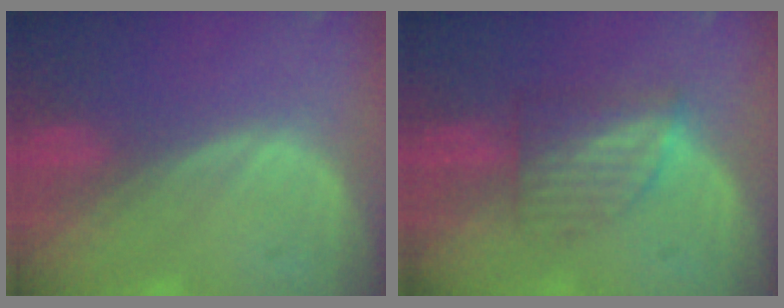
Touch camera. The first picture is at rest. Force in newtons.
{"total": 6.2, "press": 5.5, "slide": 2.9}